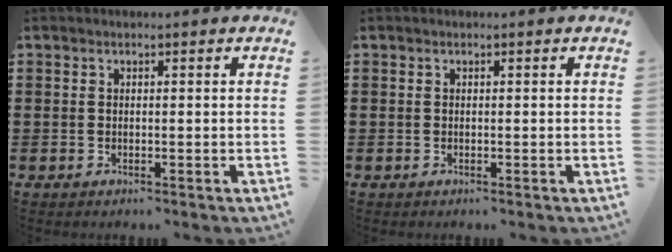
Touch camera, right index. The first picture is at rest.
{"total": 0.0}